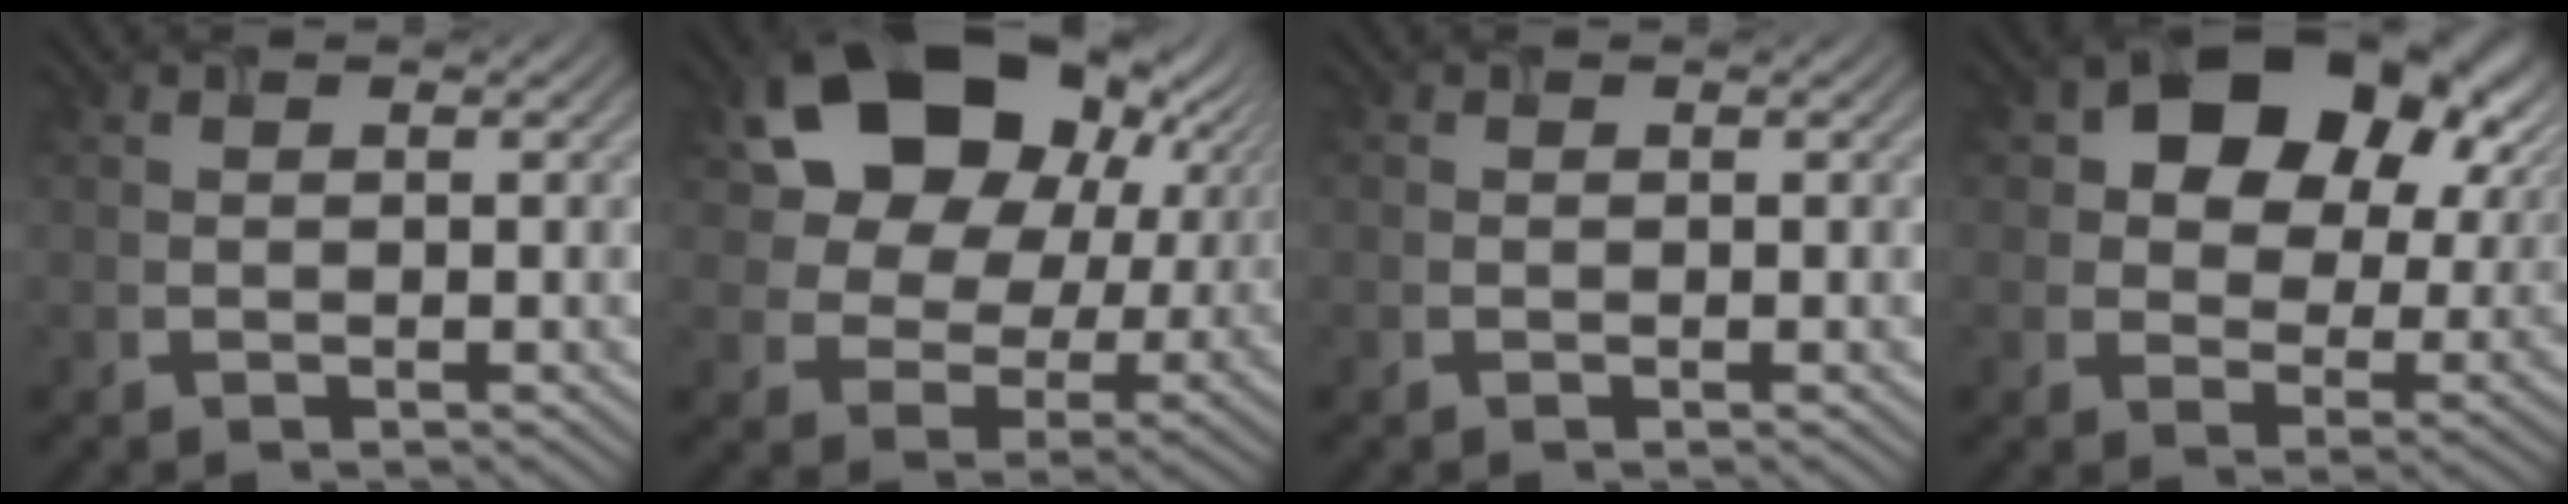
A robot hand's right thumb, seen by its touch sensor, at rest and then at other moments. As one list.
[{"total": 16.0, "force": [6.3, 11.3, 9.4], "torque": [-0.162, 0.004, 0.124]}, {"total": 0.0}, {"total": 14.3, "force": [5.9, 9.8, 8.6], "torque": [-0.127, -0.003, 0.113]}]